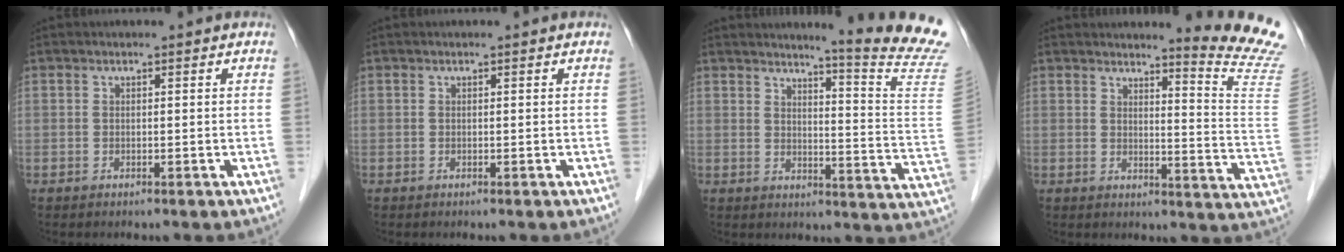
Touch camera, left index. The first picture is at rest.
{"total": 0.0}
{"total": 15.9, "force": [14.8, -2.6, 5.3], "torque": [-0.072, -0.130, 0.160]}
{"total": 12.8, "force": [12.3, -2.3, 2.7], "torque": [-0.027, -0.138, 0.125]}